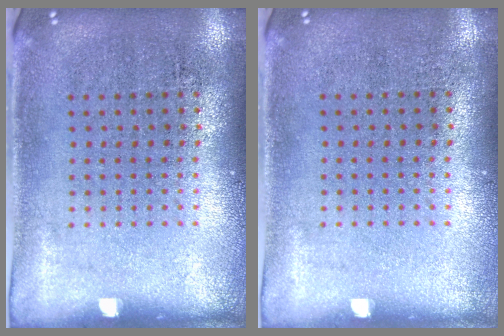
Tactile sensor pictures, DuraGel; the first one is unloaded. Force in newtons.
{"total": 0.0}